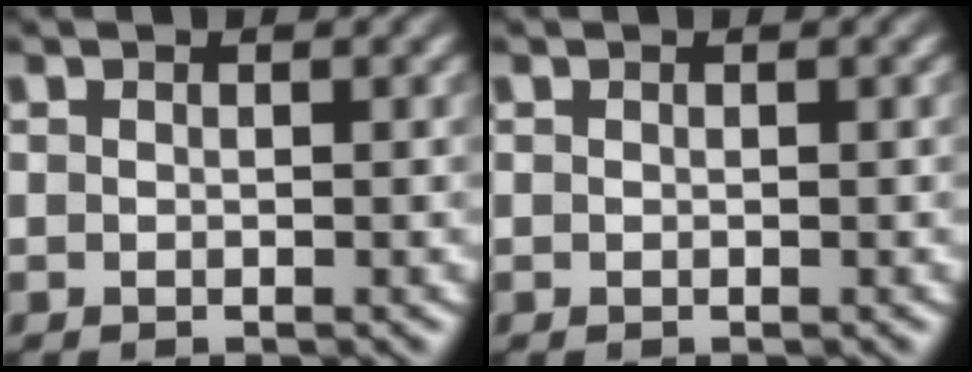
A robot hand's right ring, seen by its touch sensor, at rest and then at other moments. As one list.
[{"total": 0.0}]